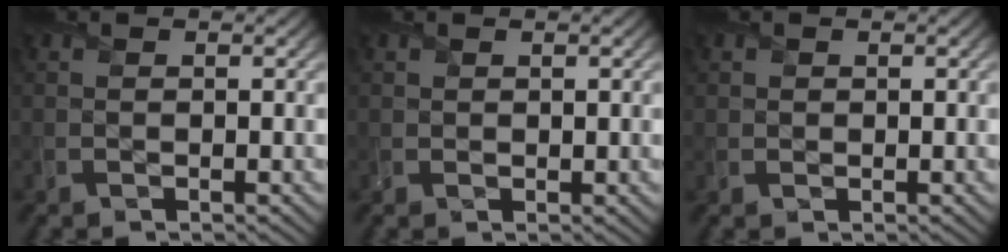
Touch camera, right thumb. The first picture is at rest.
{"total": 0.8, "force": [0.6, 0.6, 0.1], "torque": [-0.005, -0.003, 0.012]}
{"total": 1.0, "force": [0.4, 0.9, 0.1], "torque": [-0.002, -0.005, 0.007]}